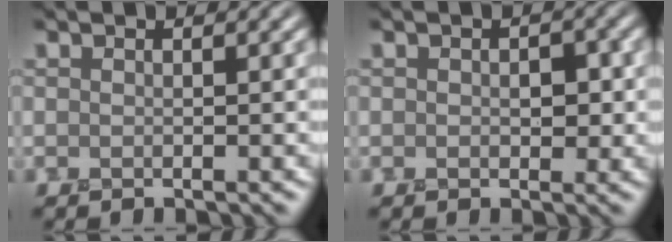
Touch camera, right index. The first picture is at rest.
{"total": 2.1, "force": [0.1, 1.5, 1.5], "torque": [-0.023, 0.002, 0.001]}